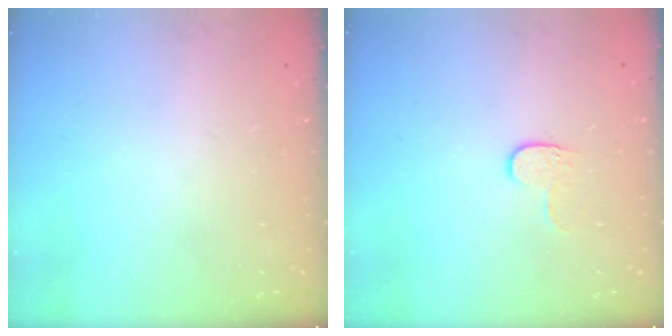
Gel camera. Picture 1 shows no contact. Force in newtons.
{"total": 4.6, "press": 4.6, "slide": 0.5}